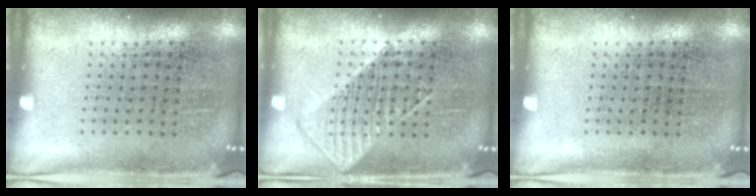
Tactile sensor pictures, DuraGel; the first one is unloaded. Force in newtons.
{"total": 2.2, "press": 2.1, "slide": 0.4}
{"total": 0.0}